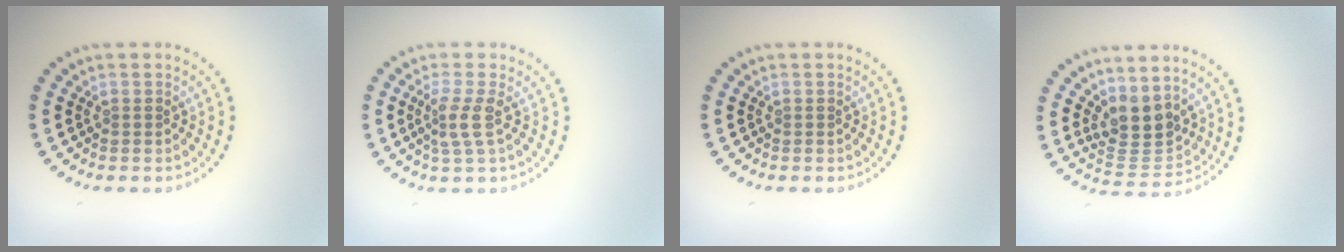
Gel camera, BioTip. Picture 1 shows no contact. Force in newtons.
{"total": 2.4, "press": 1.8, "slide": 1.6}
{"total": 0.0}
{"total": 4.0, "press": 3.4, "slide": 2.0}